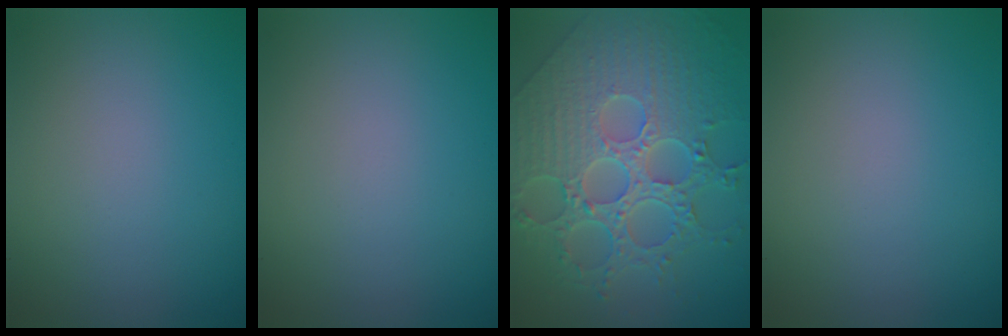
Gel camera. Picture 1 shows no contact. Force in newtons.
{"total": 0.0}
{"total": 8.8, "press": 6.5, "slide": 5.9}
{"total": 0.0}